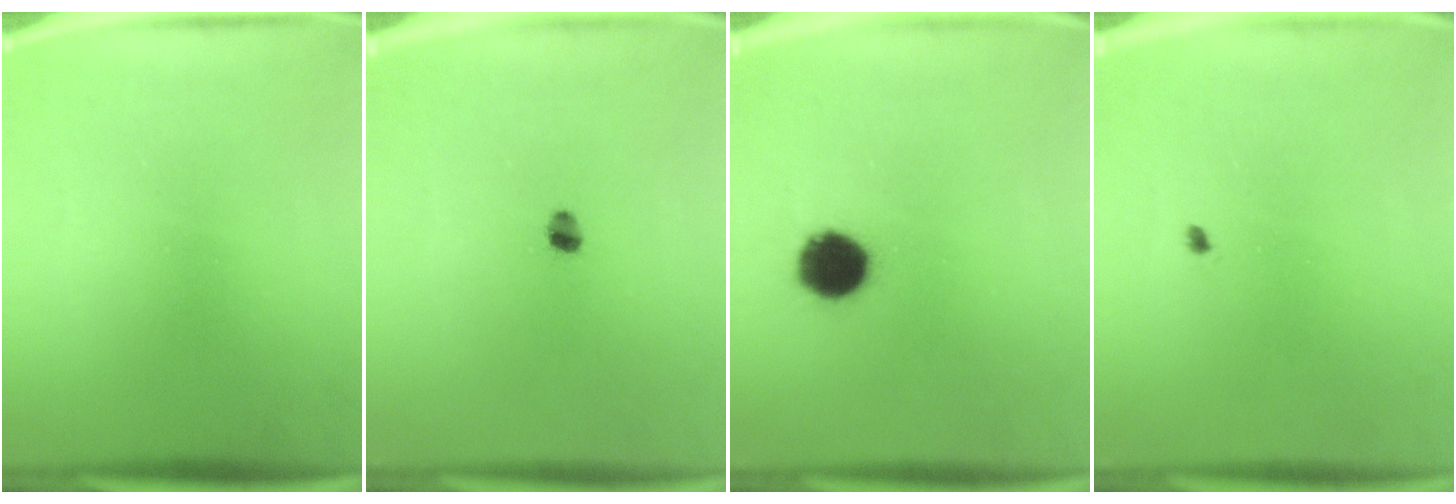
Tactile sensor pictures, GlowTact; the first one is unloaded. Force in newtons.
{"total": 2.3}
{"total": 10.1}
{"total": 0.6}